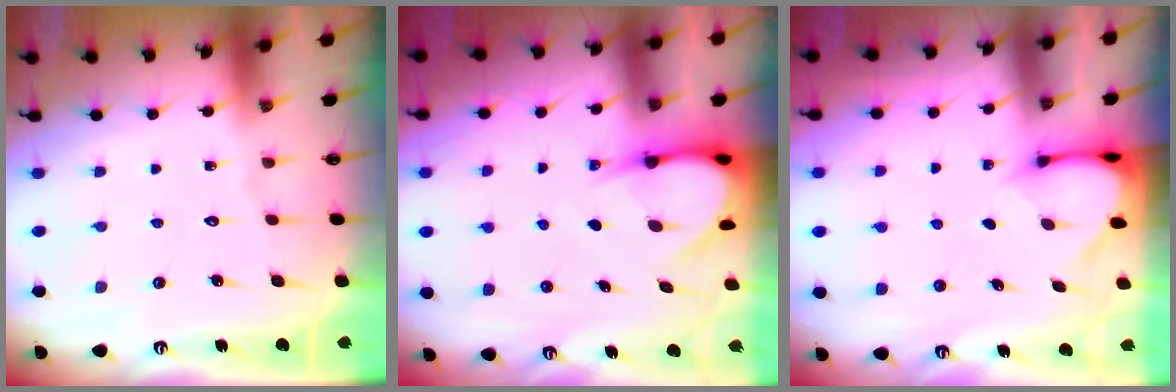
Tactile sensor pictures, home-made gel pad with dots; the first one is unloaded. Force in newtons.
{"total": 6.1, "press": 6.1, "slide": 0.6}
{"total": 3.3, "press": 3.3, "slide": 0.3}